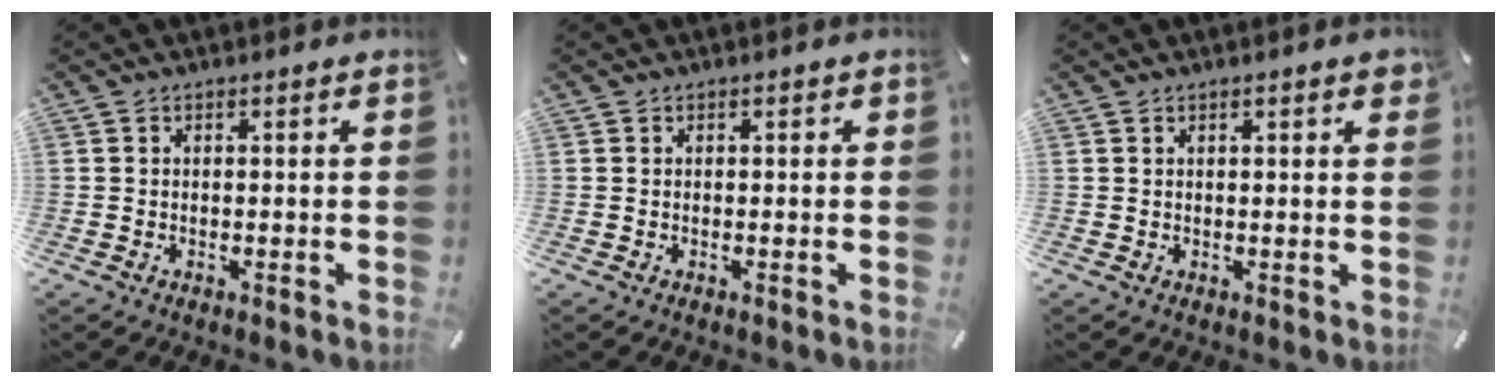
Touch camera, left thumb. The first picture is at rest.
{"total": 0.0}
{"total": 1.7, "force": [0.8, 0.4, 1.4], "torque": [-0.029, 0.003, 0.014]}